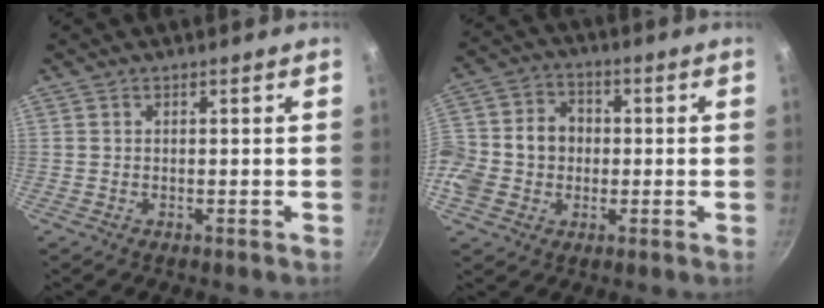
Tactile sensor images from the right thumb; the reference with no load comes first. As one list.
[{"total": 13.7, "force": [-1.2, 11.8, 6.9], "torque": [-0.124, 0.029, -0.033]}]